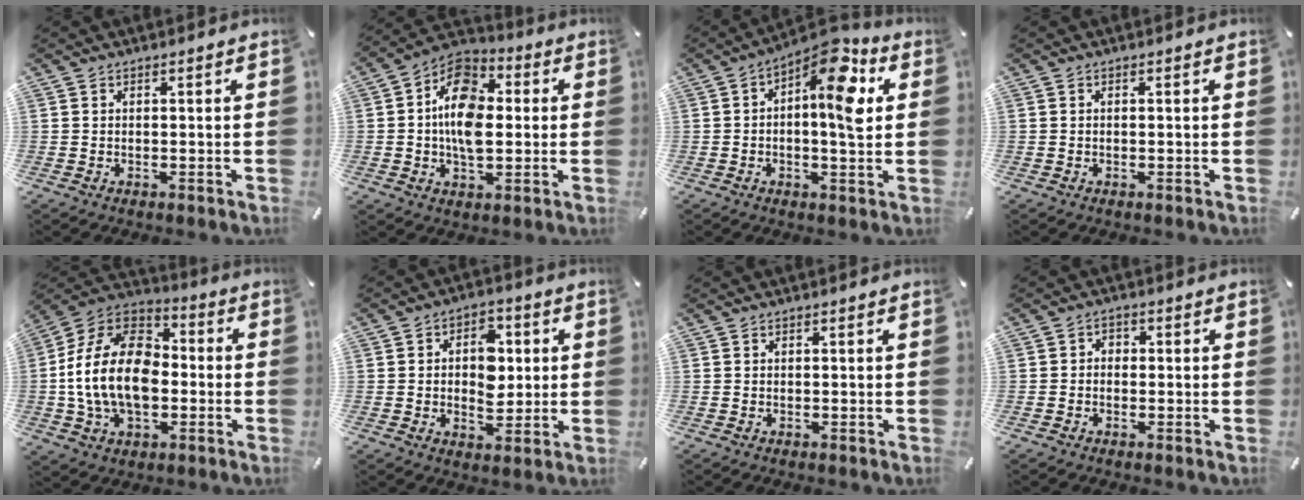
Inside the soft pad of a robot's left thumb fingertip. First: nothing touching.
{"total": 12.8, "force": [0.1, 8.6, 9.5], "torque": [-0.177, 0.006, 0.000]}
{"total": 12.7, "force": [4.3, 4.8, 10.9], "torque": [-0.148, -0.039, 0.068]}
{"total": 0.0}
{"total": 19.1, "force": [-3.3, 13.3, 13.3], "torque": [-0.284, 0.026, -0.063]}
{"total": 8.9, "force": [0.7, 6.6, 5.9], "torque": [-0.073, 0.001, 0.009]}
{"total": 0.0}
{"total": 2.2, "force": [-1.1, 1.8, 0.5], "torque": [-0.009, 0.011, -0.025]}